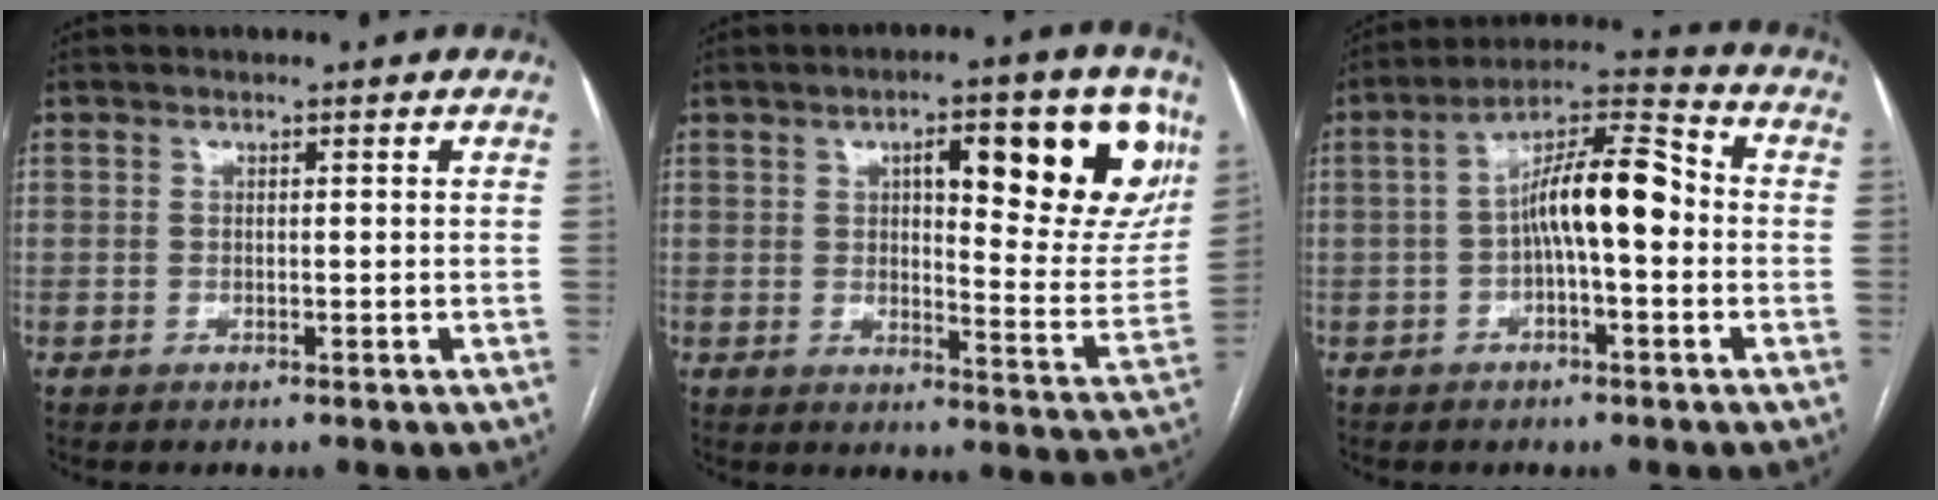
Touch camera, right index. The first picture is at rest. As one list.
[{"total": 17.8, "force": [7.4, 4.5, 15.6], "torque": [-0.189, -0.001, 0.100]}, {"total": 10.6, "force": [-0.7, 2.6, 10.3], "torque": [-0.179, 0.036, -0.016]}]